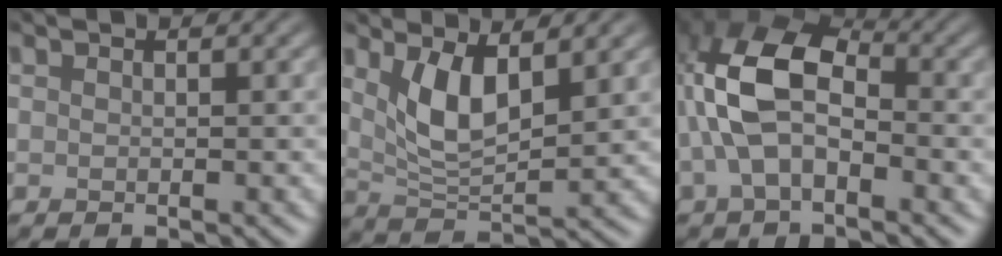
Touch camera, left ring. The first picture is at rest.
{"total": 4.4, "force": [1.2, 1.9, 3.8], "torque": [-0.076, -0.018, 0.024]}
{"total": 7.7, "force": [-1.4, 4.6, 6.0], "torque": [-0.129, 0.015, -0.048]}